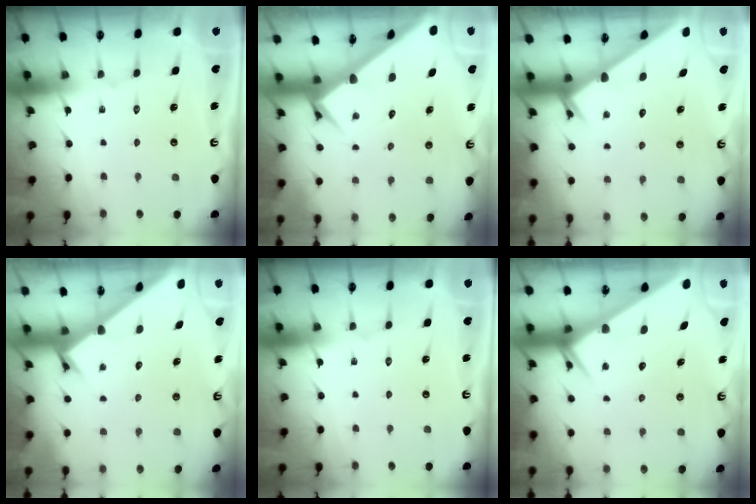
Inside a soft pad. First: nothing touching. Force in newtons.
{"total": 3.6, "press": 3.6, "slide": 0.4}
{"total": 3.9, "press": 3.9, "slide": 0.2}
{"total": 2.4, "press": 2.4, "slide": 0.1}
{"total": 0.0}
{"total": 4.8, "press": 4.7, "slide": 0.4}